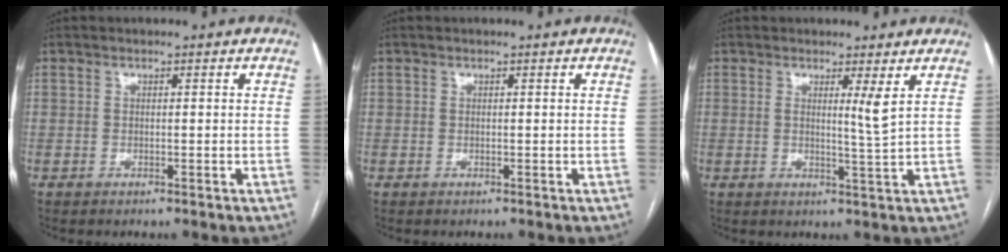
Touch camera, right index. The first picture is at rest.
{"total": 0.0}
{"total": 2.8, "force": [1.2, -0.8, 2.4], "torque": [-0.041, -0.016, 0.021]}